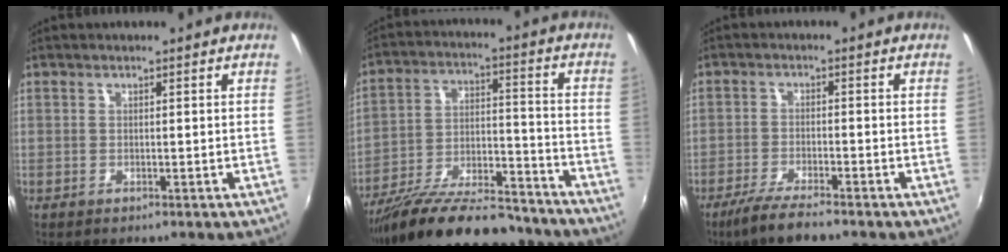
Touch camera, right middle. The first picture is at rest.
{"total": 22.5, "force": [-18.7, 6.2, 11.0], "torque": [-0.196, -0.018, -0.279]}
{"total": 6.4, "force": [-5.1, 0.7, 3.8], "torque": [-0.096, -0.015, -0.095]}